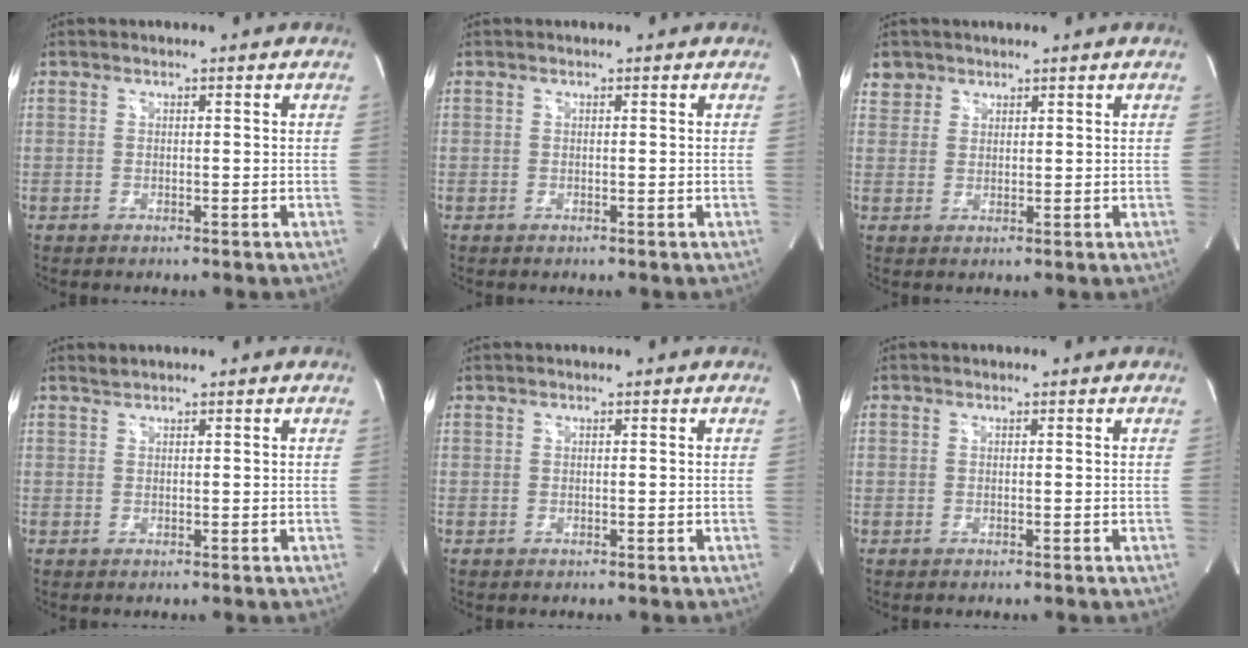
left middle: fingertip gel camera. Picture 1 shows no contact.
{"total": 0.0}
{"total": 2.9, "force": [2.1, 1.9, -0.3], "torque": [0.012, 0.006, 0.036]}
{"total": 0.8, "force": [0.8, -0.2, 0.0], "torque": [-0.008, 0.003, 0.020]}
{"total": 0.0}
{"total": 0.0}